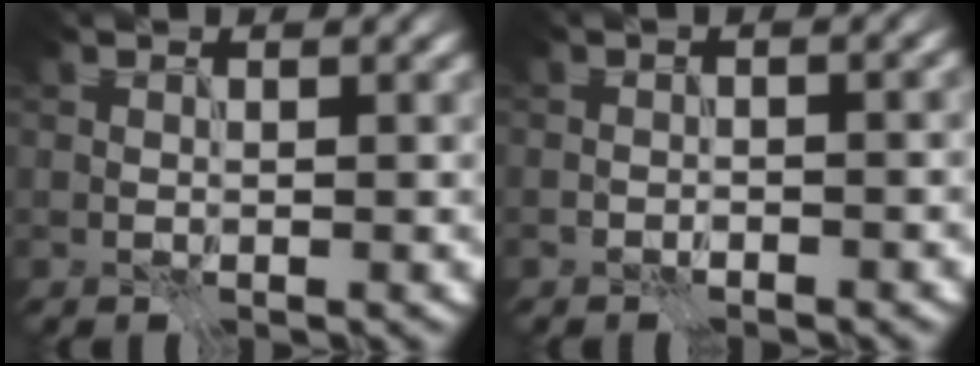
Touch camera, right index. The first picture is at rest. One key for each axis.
{"total": 1.7, "fx": -0.3, "fy": 0.6, "fz": 1.6, "tx": -0.004, "ty": 0.007, "tz": -0.012}